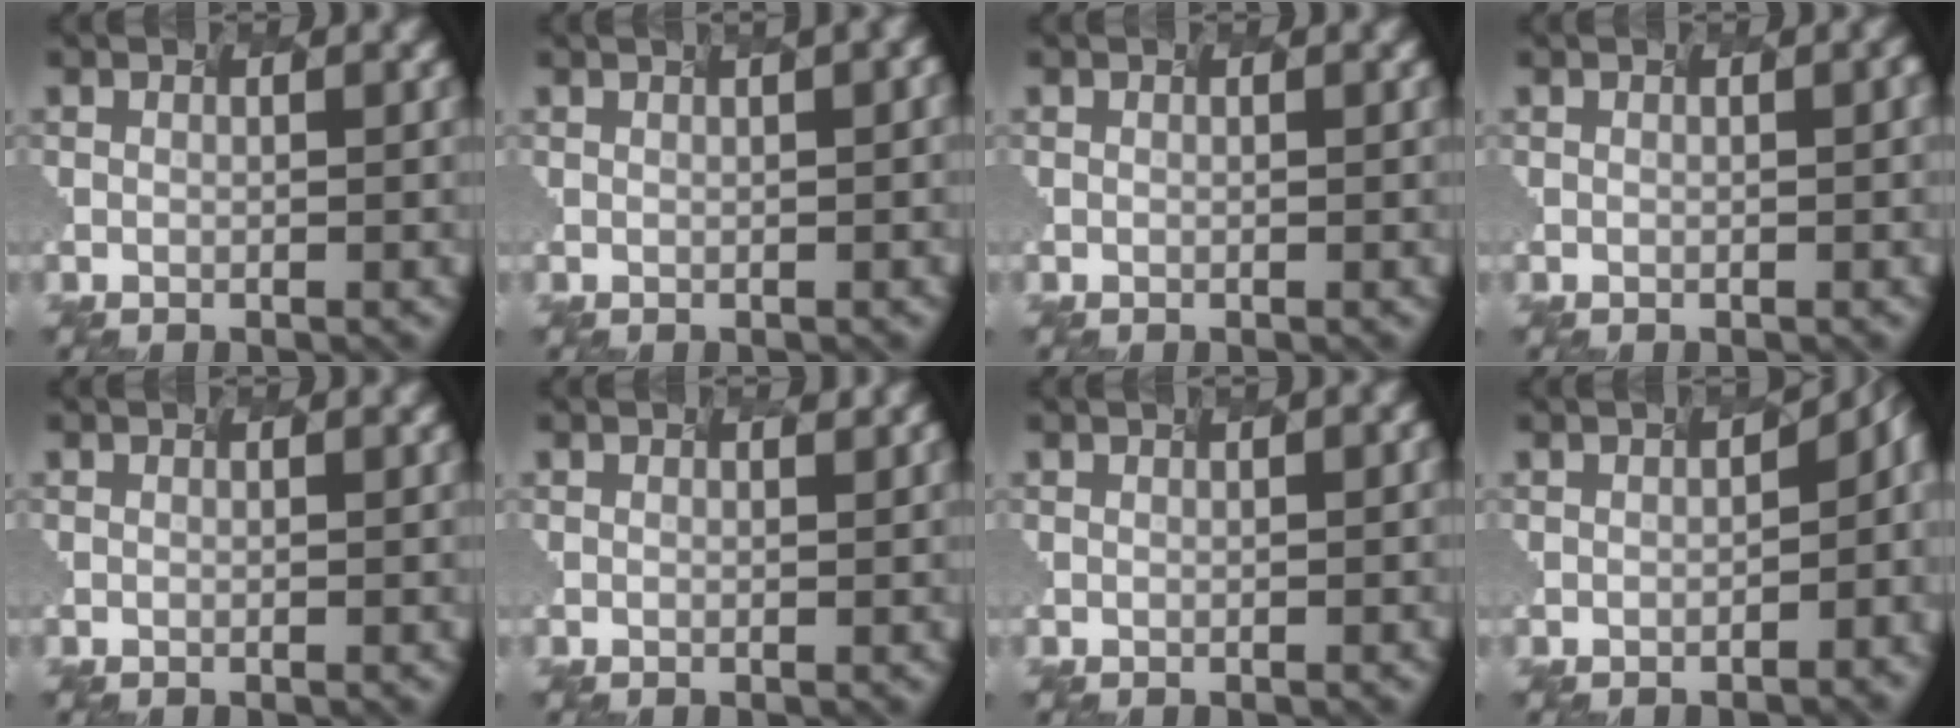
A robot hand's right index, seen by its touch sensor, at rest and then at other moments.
{"total": 3.3, "force": [1.7, 0.9, 2.7], "torque": [-0.029, 0.028, 0.030]}
{"total": 0.0}
{"total": 1.4, "force": [0.4, 0.5, 1.3], "torque": [-0.005, 0.013, 0.007]}
{"total": 0.0}
{"total": 1.4, "force": [0.9, 0.6, 0.8], "torque": [-0.001, 0.019, 0.014]}
{"total": 1.9, "force": [0.8, 0.7, 1.6], "torque": [-0.015, 0.018, 0.018]}
{"total": 7.3, "force": [0.5, 3.6, 6.3], "torque": [-0.026, 0.029, 0.057]}